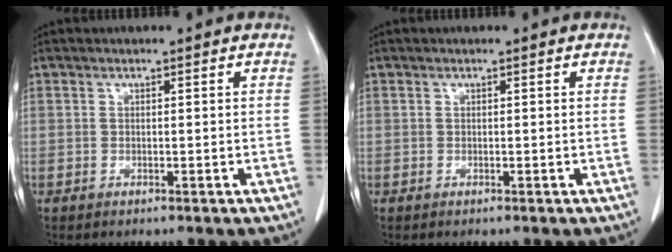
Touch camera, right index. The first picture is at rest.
{"total": 0.0}